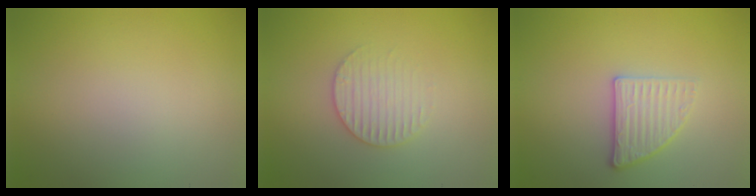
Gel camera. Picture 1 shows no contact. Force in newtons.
{"total": 2.5, "press": 2.5, "slide": 0.4}
{"total": 2.6, "press": 2.3, "slide": 1.2}